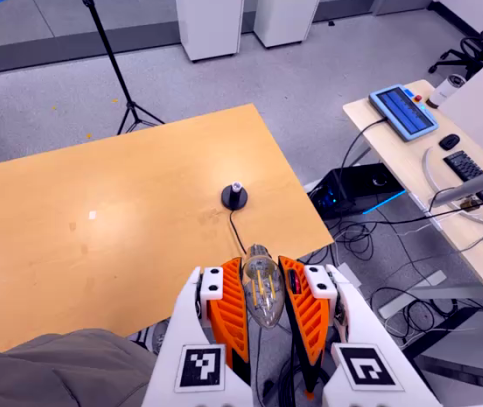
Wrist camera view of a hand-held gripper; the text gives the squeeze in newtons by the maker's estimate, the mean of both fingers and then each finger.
{"total": 18.6, "left": 19.9, "right": 17.2}